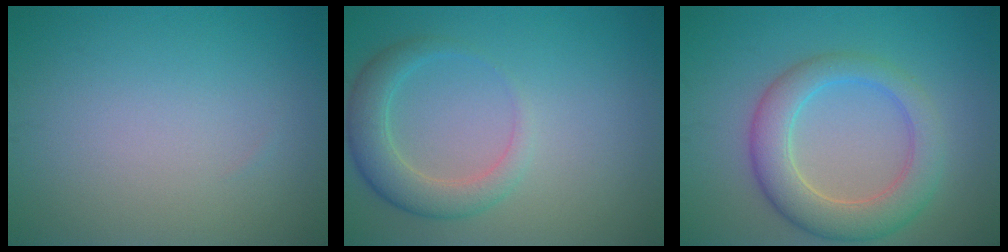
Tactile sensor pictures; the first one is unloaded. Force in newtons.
{"total": 3.7, "press": 3.7, "slide": 0.3}
{"total": 5.6, "press": 5.5, "slide": 0.4}